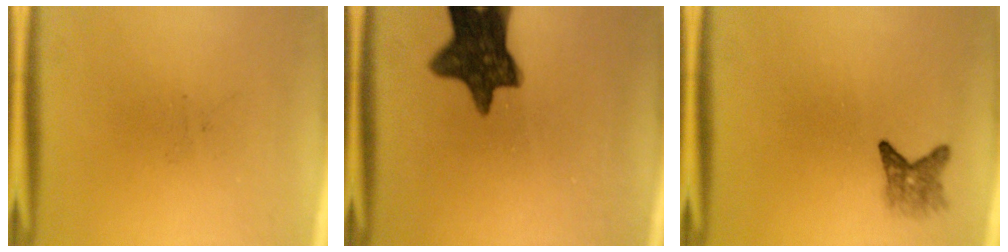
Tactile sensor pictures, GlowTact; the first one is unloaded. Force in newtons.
{"total": 11.9}
{"total": 2.4}